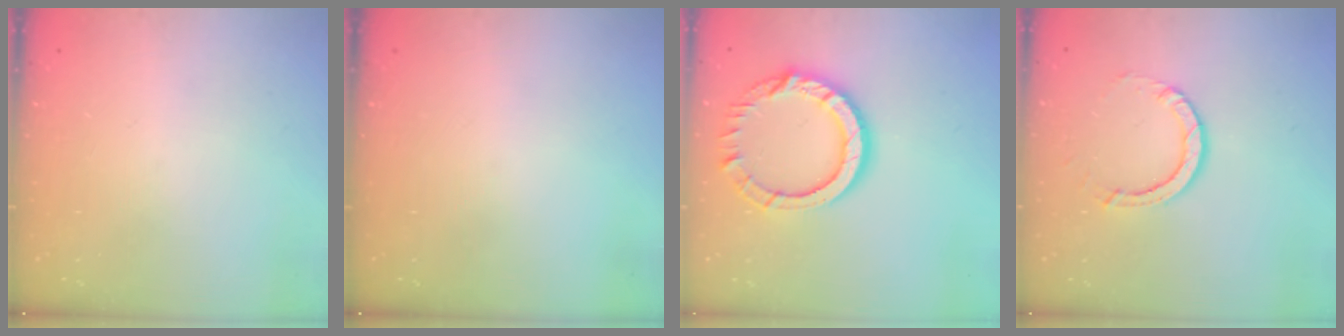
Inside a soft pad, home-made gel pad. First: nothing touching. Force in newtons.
{"total": 0.0}
{"total": 12.8, "press": 12.7, "slide": 1.4}
{"total": 4.5, "press": 4.5, "slide": 0.3}